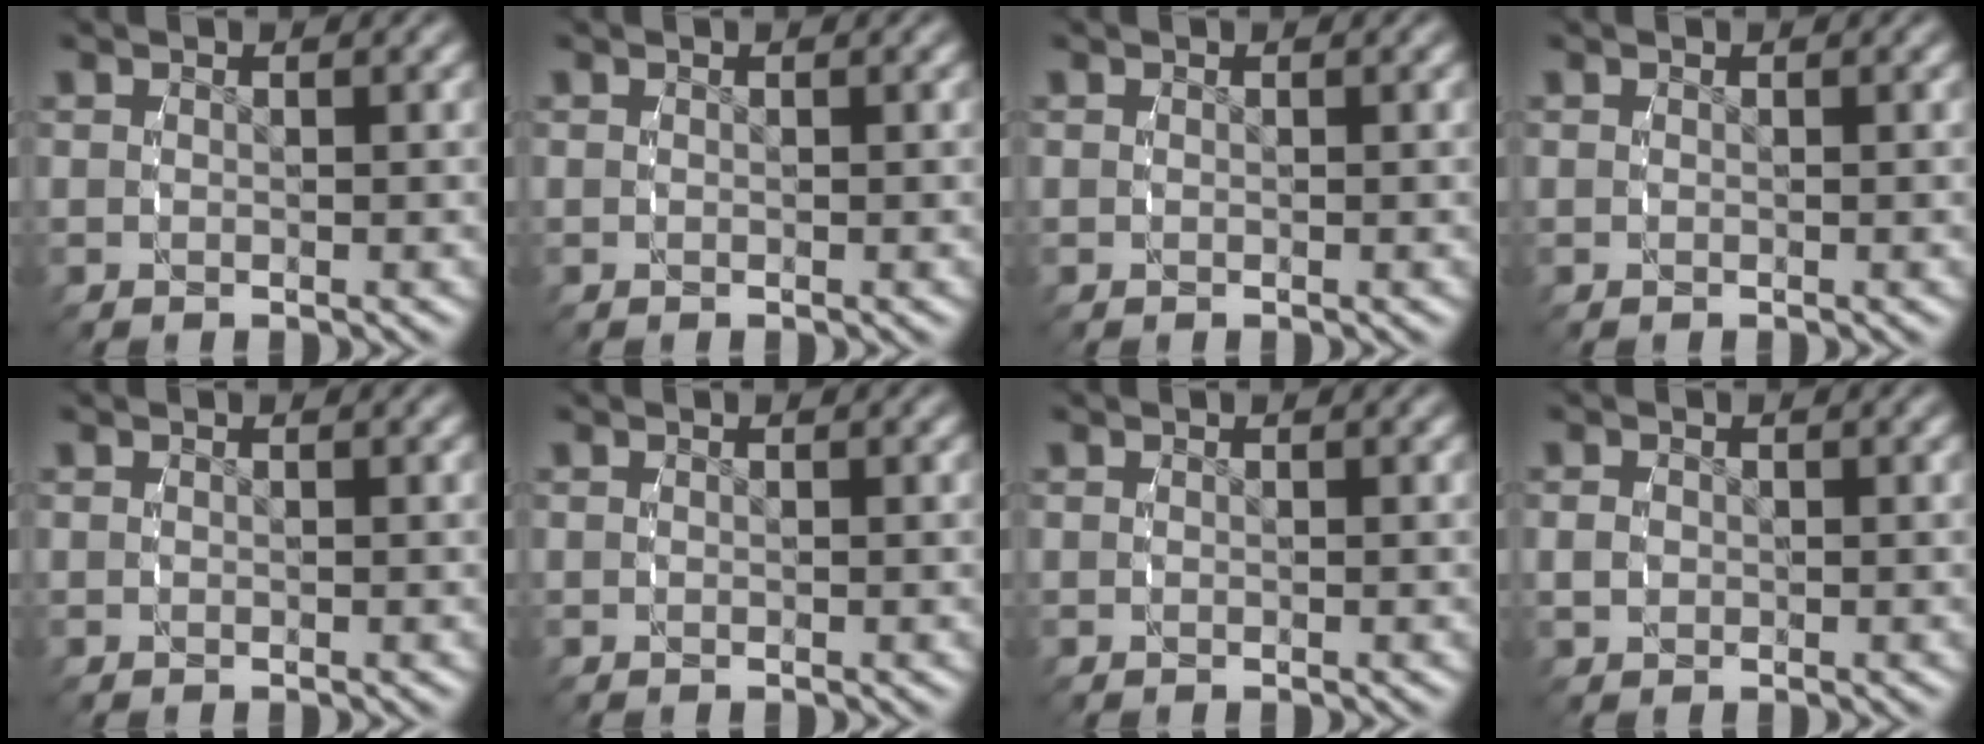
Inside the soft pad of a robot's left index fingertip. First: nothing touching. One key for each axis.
{"total": 0.0}
{"total": 0.0}
{"total": 0.0}
{"total": 0.0}
{"total": 0.0}
{"total": 0.0}
{"total": 1.1, "fx": -0.4, "fy": 1.0, "fz": 0.3, "tx": -0.010, "ty": -0.005, "tz": -0.003}